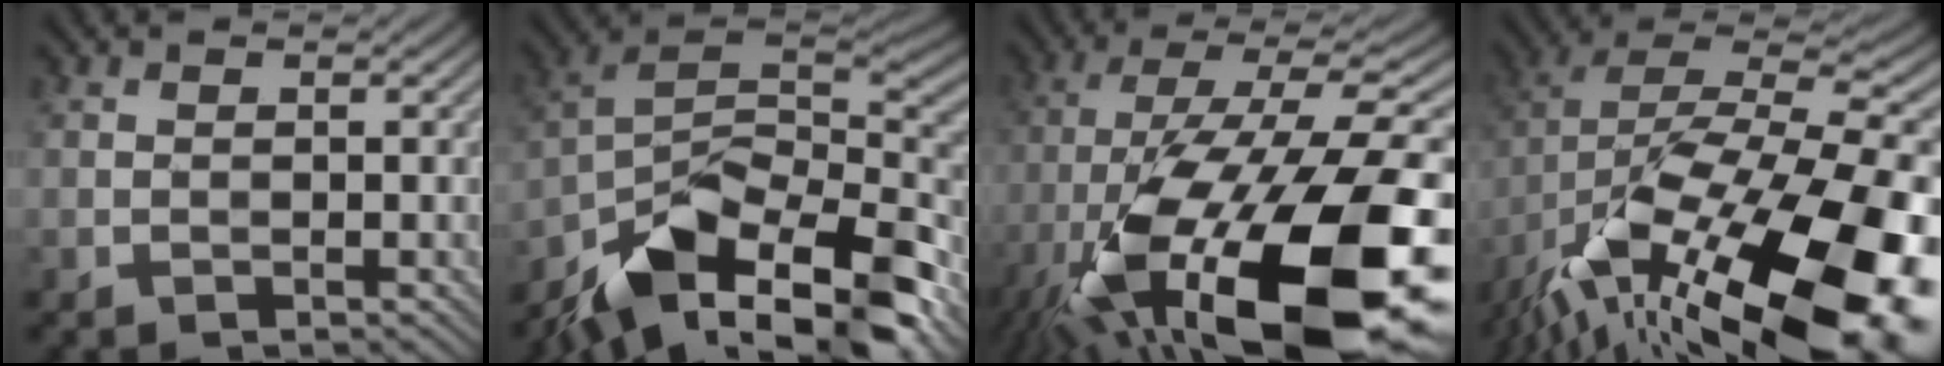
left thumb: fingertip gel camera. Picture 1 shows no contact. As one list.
[{"total": 16.1, "force": [-10.7, 7.2, 9.6], "torque": [-0.205, -0.011, -0.185]}, {"total": 21.1, "force": [-9.7, 7.8, 17.0], "torque": [-0.309, -0.013, -0.158]}, {"total": 19.2, "force": [-9.2, 7.7, 15.0], "torque": [-0.276, -0.004, -0.149]}]